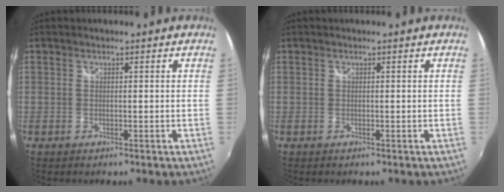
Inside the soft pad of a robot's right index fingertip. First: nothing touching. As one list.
[{"total": 0.0}]